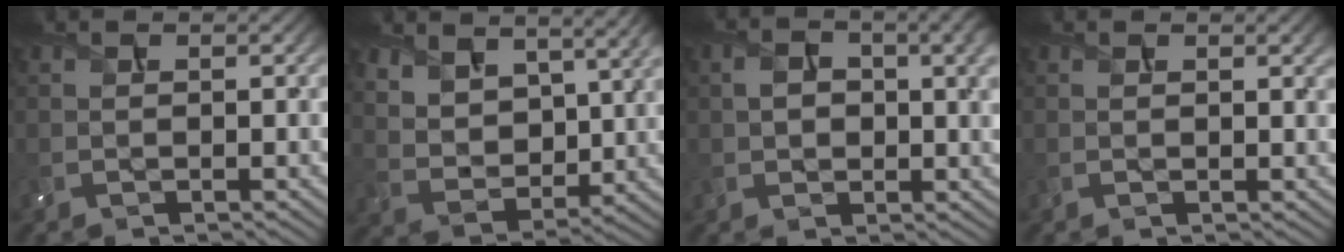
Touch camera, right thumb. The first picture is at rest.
{"total": 10.6, "force": [7.2, 5.5, 5.5], "torque": [-0.153, -0.020, 0.137]}
{"total": 7.0, "force": [1.5, 4.5, 5.1], "torque": [-0.088, -0.009, 0.032]}
{"total": 1.1, "force": [0.7, 0.2, 0.8], "torque": [-0.014, -0.003, 0.013]}